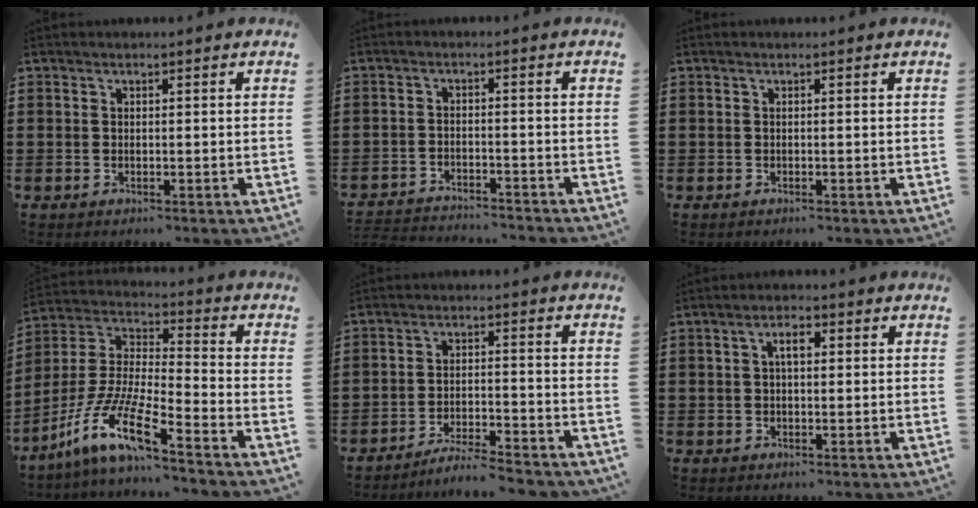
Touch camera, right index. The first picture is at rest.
{"total": 3.1, "force": [-3.1, 0.0, 0.1], "torque": [-0.006, -0.003, -0.068]}
{"total": 0.0}
{"total": 11.6, "force": [-8.8, 1.0, 7.5], "torque": [-0.187, -0.016, -0.186]}
{"total": 4.7, "force": [-4.6, -0.1, 1.1], "torque": [-0.023, -0.001, -0.092]}
{"total": 2.5, "force": [0.6, 1.1, 2.2], "torque": [-0.044, 0.009, 0.008]}